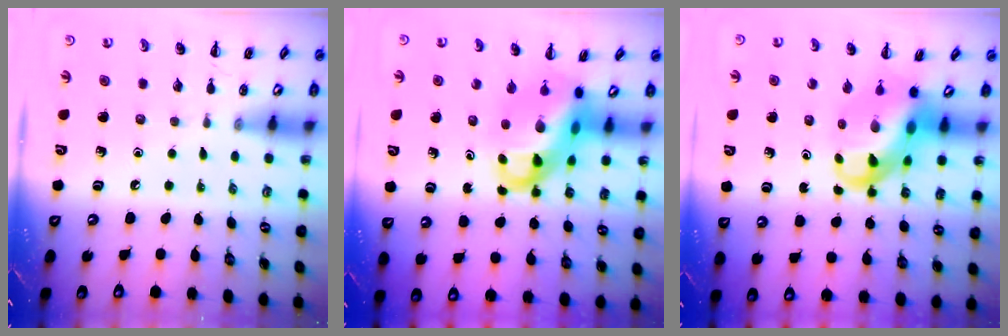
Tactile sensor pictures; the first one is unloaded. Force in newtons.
{"total": 10.3, "press": 9.9, "slide": 2.7}
{"total": 9.4, "press": 8.9, "slide": 2.9}